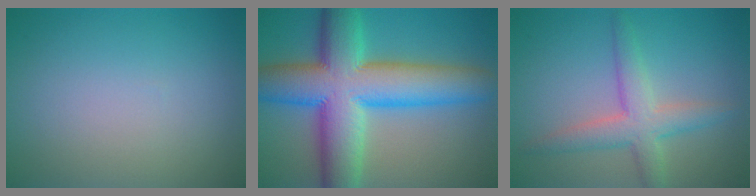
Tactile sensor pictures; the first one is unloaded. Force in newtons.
{"total": 13.3, "press": 13.3, "slide": 0.3}
{"total": 4.1, "press": 4.1, "slide": 0.1}